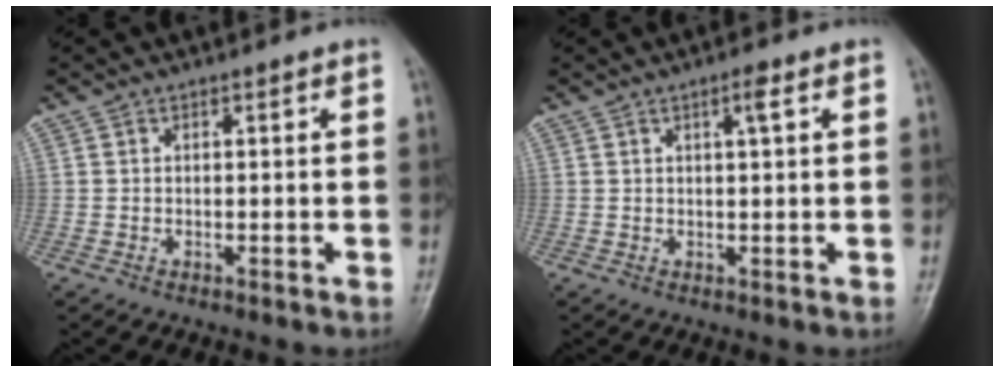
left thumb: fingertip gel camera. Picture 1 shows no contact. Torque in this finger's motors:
{"motor_torque": [-0.25, -0.01, -0.09, -0.11, 0.08]}